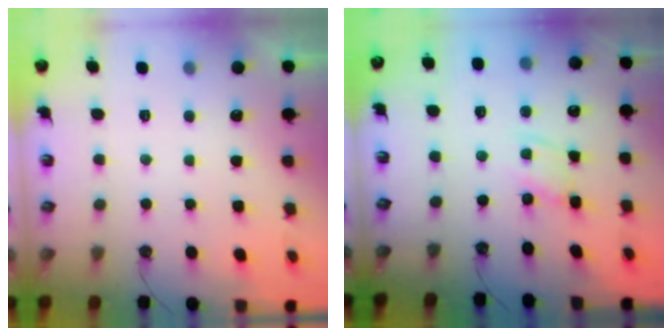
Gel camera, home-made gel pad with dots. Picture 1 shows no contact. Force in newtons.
{"total": 1.8, "press": 1.8, "slide": 0.2}